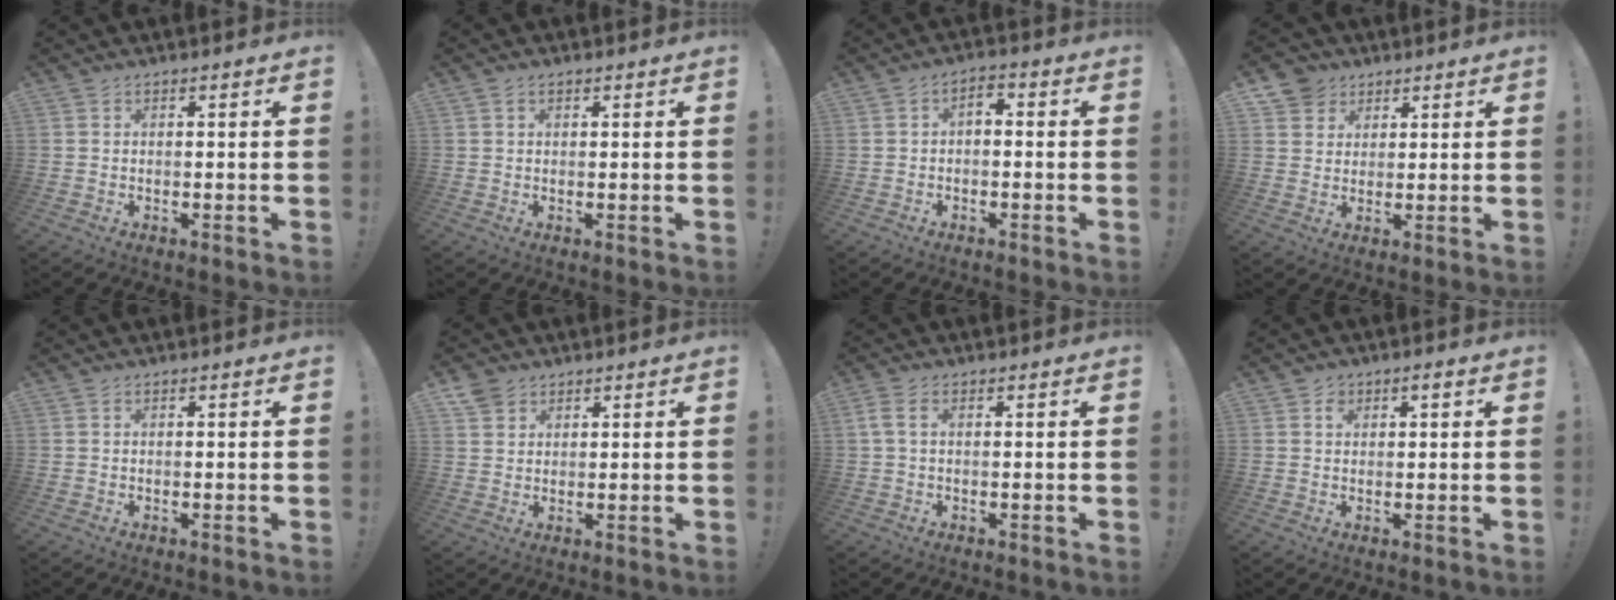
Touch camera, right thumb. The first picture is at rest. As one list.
[{"total": 1.1, "force": [0.6, 0.8, 0.4], "torque": [-0.005, 0.001, 0.009]}, {"total": 2.8, "force": [-1.1, 1.4, 2.2], "torque": [-0.038, 0.008, -0.022]}, {"total": 6.1, "force": [3.6, 4.9, 0.7], "torque": [-0.013, -0.022, 0.070]}, {"total": 0.0}, {"total": 4.0, "force": [2.7, 2.9, 0.8], "torque": [-0.005, -0.014, 0.049]}, {"total": 3.2, "force": [0.8, 1.5, 2.7], "torque": [-0.054, 0.005, 0.017]}, {"total": 1.9, "force": [0.6, 1.5, 1.1], "torque": [-0.011, 0.000, 0.006]}]